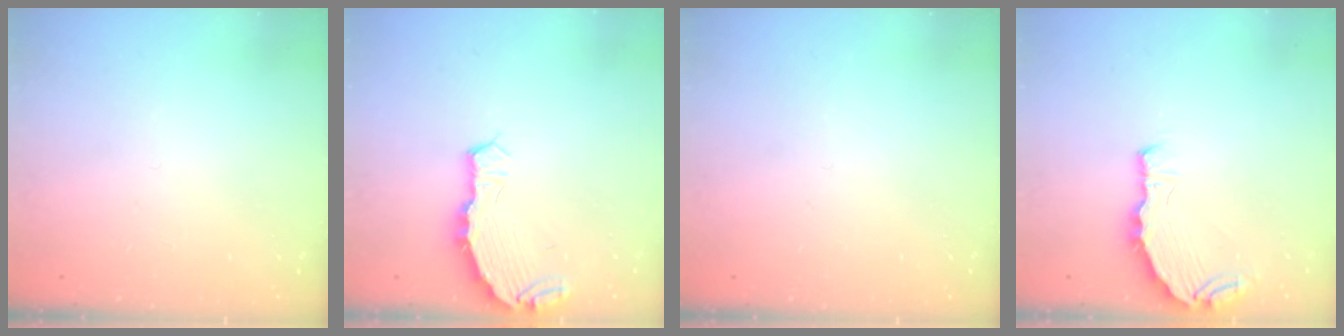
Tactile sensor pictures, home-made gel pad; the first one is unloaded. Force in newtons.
{"total": 4.9, "press": 4.8, "slide": 1.1}
{"total": 0.0}
{"total": 7.6, "press": 5.9, "slide": 4.8}